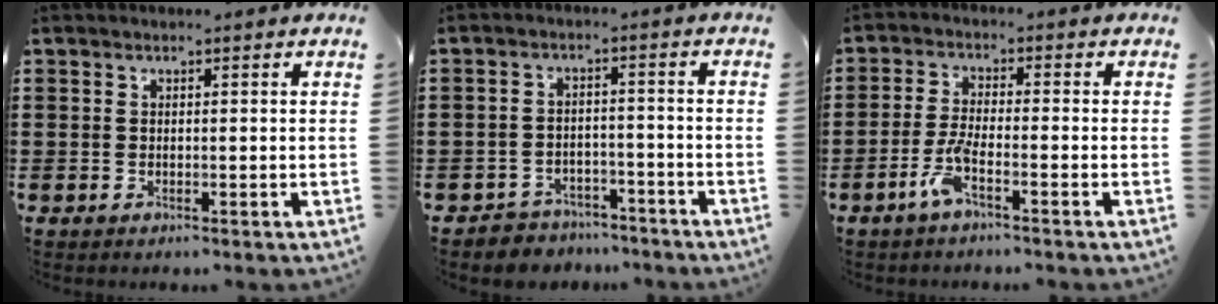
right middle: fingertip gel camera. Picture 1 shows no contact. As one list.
[{"total": 3.6, "force": [-3.5, 0.9, -0.3], "torque": [-0.004, 0.004, -0.076]}, {"total": 4.3, "force": [-2.5, 0.6, 3.5], "torque": [-0.079, -0.004, -0.050]}]